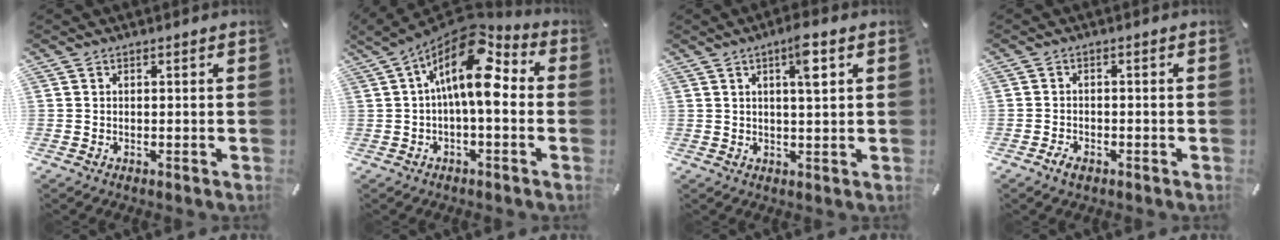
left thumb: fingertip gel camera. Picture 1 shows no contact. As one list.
[{"total": 15.4, "force": [3.8, 7.1, 13.2], "torque": [-0.232, -0.030, 0.061]}, {"total": 5.8, "force": [2.3, 1.1, 5.2], "torque": [-0.090, -0.003, 0.033]}, {"total": 2.3, "force": [-1.6, 1.3, 1.0], "torque": [-0.020, 0.008, -0.031]}]